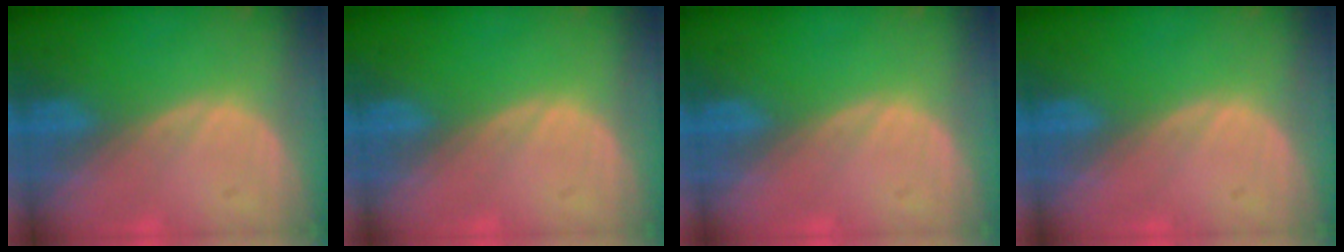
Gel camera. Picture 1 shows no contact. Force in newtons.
{"total": 0.0}
{"total": 0.0}
{"total": 0.0}